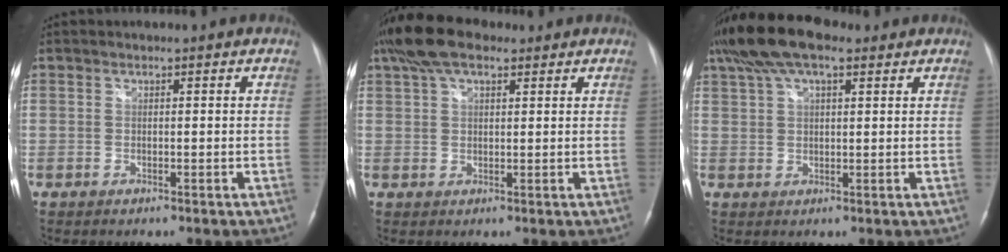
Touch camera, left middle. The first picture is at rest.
{"total": 7.9, "force": [5.2, 3.1, 5.0], "torque": [-0.104, 0.032, 0.094]}
{"total": 10.4, "force": [7.0, 3.4, 6.9], "torque": [-0.140, 0.039, 0.126]}